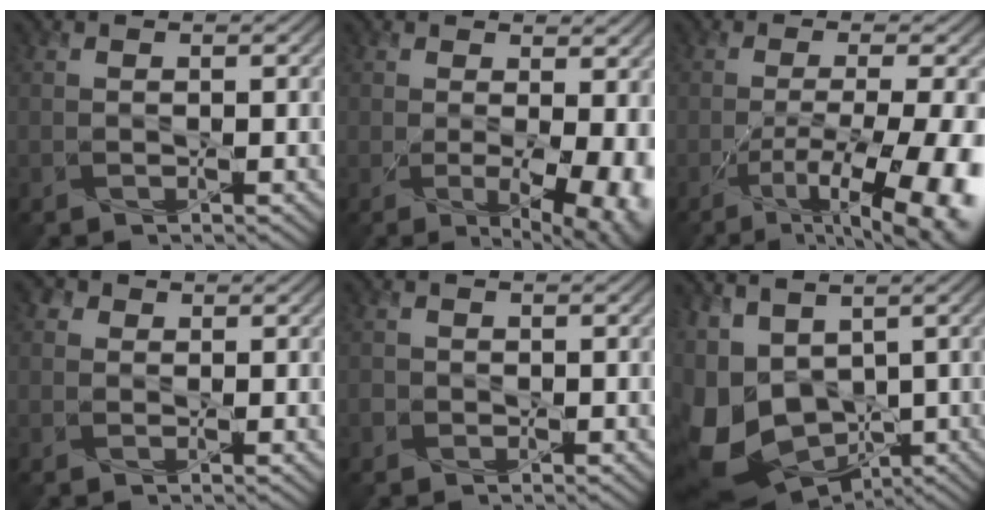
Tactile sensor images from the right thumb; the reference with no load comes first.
{"total": 8.8, "force": [-0.8, 4.3, 7.7], "torque": [-0.077, -0.016, 0.005]}
{"total": 12.4, "force": [-5.2, 3.3, 10.8], "torque": [-0.156, -0.019, -0.069]}
{"total": 2.0, "force": [0.6, 1.9, 0.3], "torque": [-0.016, 0.006, -0.001]}
{"total": 1.1, "force": [-0.6, 0.8, -0.4], "torque": [0.008, -0.004, -0.015]}
{"total": 12.1, "force": [-1.9, 8.7, 8.2], "torque": [-0.201, -0.032, 0.001]}